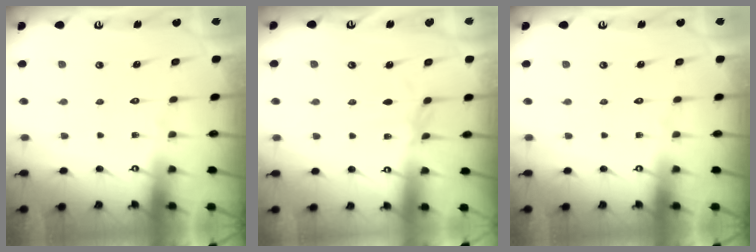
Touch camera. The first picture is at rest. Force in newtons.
{"total": 2.1, "press": 2.1, "slide": 0.5}
{"total": 0.0}